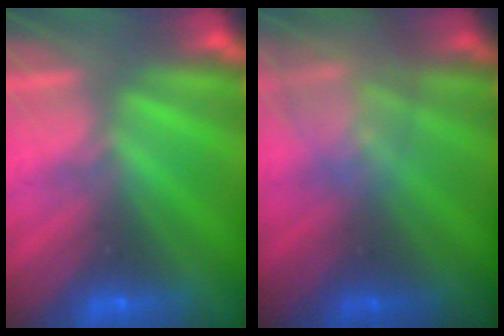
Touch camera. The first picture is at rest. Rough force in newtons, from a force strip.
{"total": 3.9}